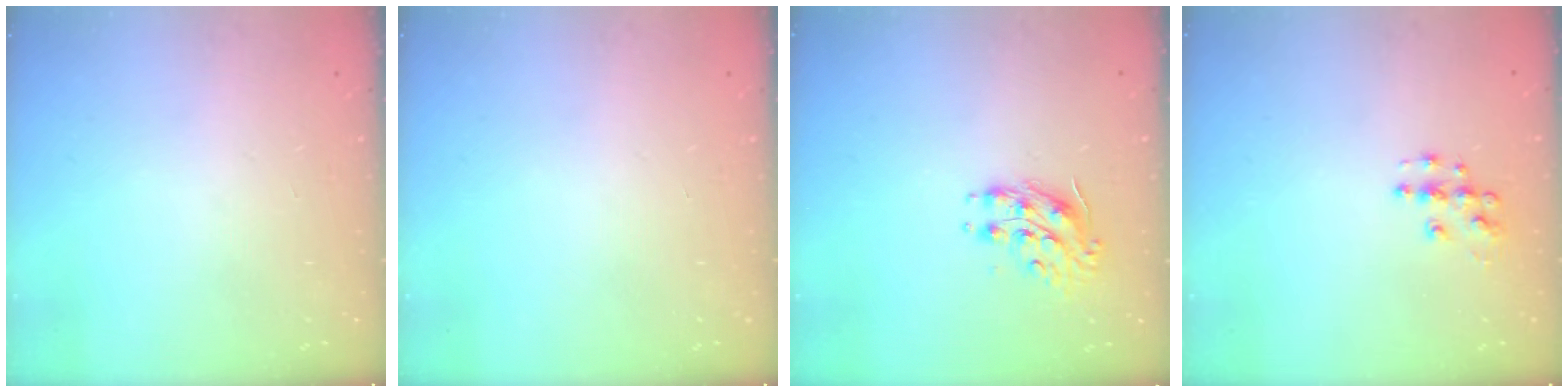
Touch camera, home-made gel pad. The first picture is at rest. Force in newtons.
{"total": 0.0}
{"total": 8.7, "press": 8.7, "slide": 0.5}
{"total": 5.9, "press": 5.9, "slide": 0.4}